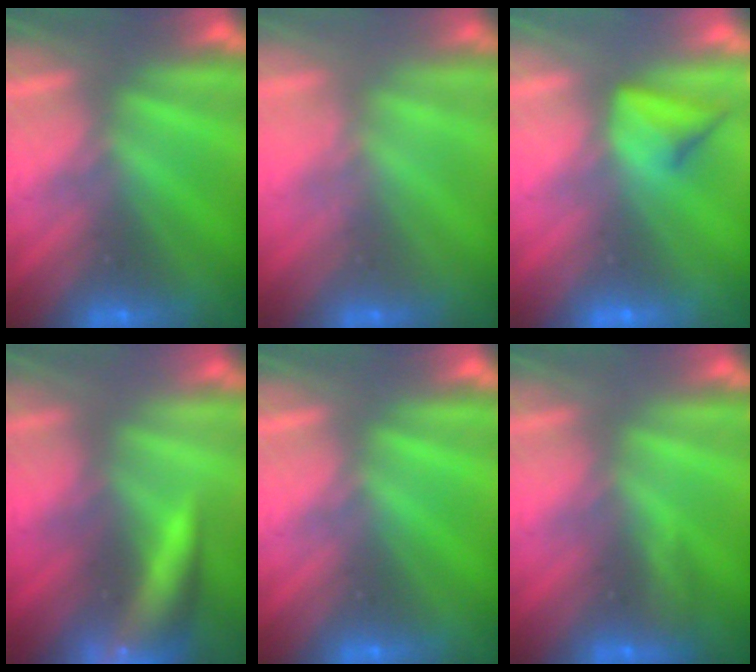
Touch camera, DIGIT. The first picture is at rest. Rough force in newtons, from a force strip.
{"total": 2.4}
{"total": 4.5}
{"total": 6.6}
{"total": 0.0}
{"total": 2.9}